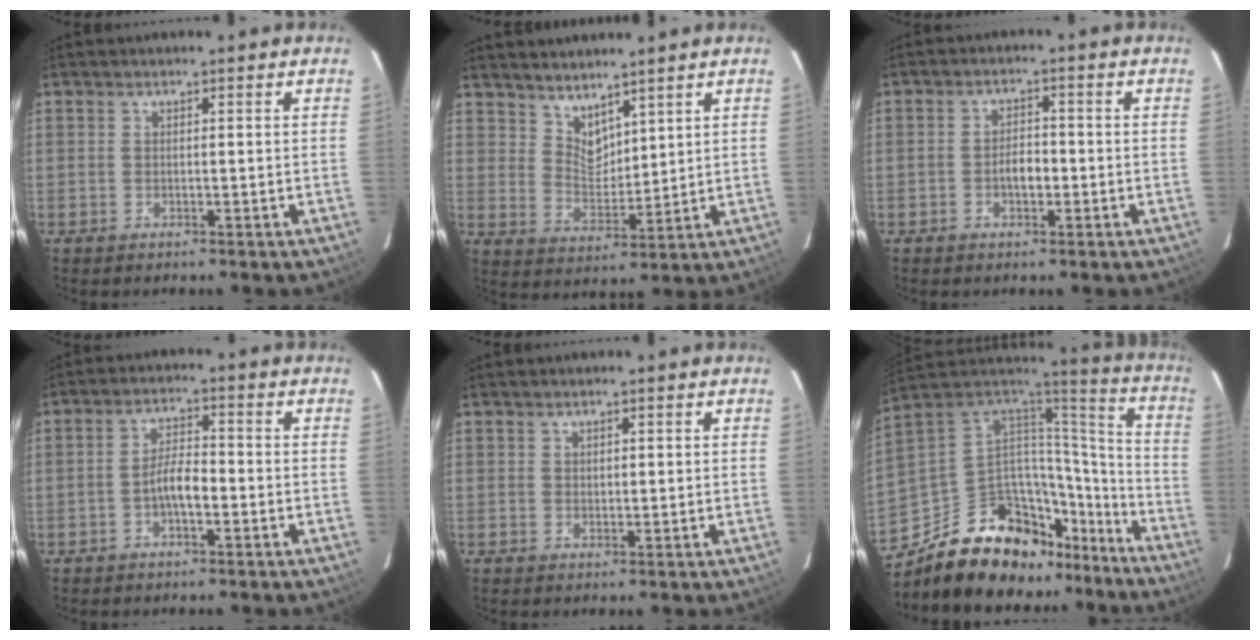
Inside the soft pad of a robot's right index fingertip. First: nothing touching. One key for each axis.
{"total": 6.4, "fx": 5.4, "fy": 2.7, "fz": 2.2, "tx": -0.029, "ty": 0.000, "tz": 0.106}
{"total": 3.3, "fx": -1.1, "fy": 1.8, "fz": 2.5, "tx": -0.045, "ty": 0.008, "tz": -0.017}
{"total": 4.3, "fx": -1.7, "fy": 1.5, "fz": 3.6, "tx": -0.073, "ty": 0.010, "tz": -0.030}
{"total": 1.1, "fx": 0.6, "fy": 0.8, "fz": 0.6, "tx": -0.008, "ty": 0.003, "tz": 0.013}
{"total": 25.3, "fx": -17.9, "fy": 13.9, "fz": 11.2, "tx": -0.203, "ty": 0.055, "tz": -0.260}